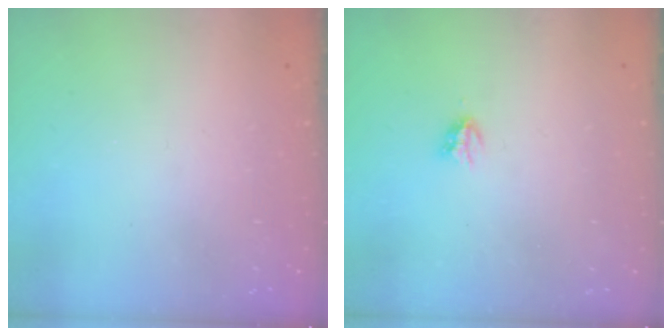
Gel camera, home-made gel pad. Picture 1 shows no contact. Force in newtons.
{"total": 2.9, "press": 2.9, "slide": 0.5}